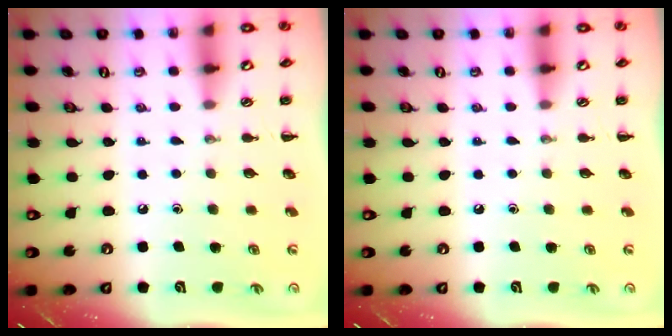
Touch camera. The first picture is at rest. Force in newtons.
{"total": 0.0}